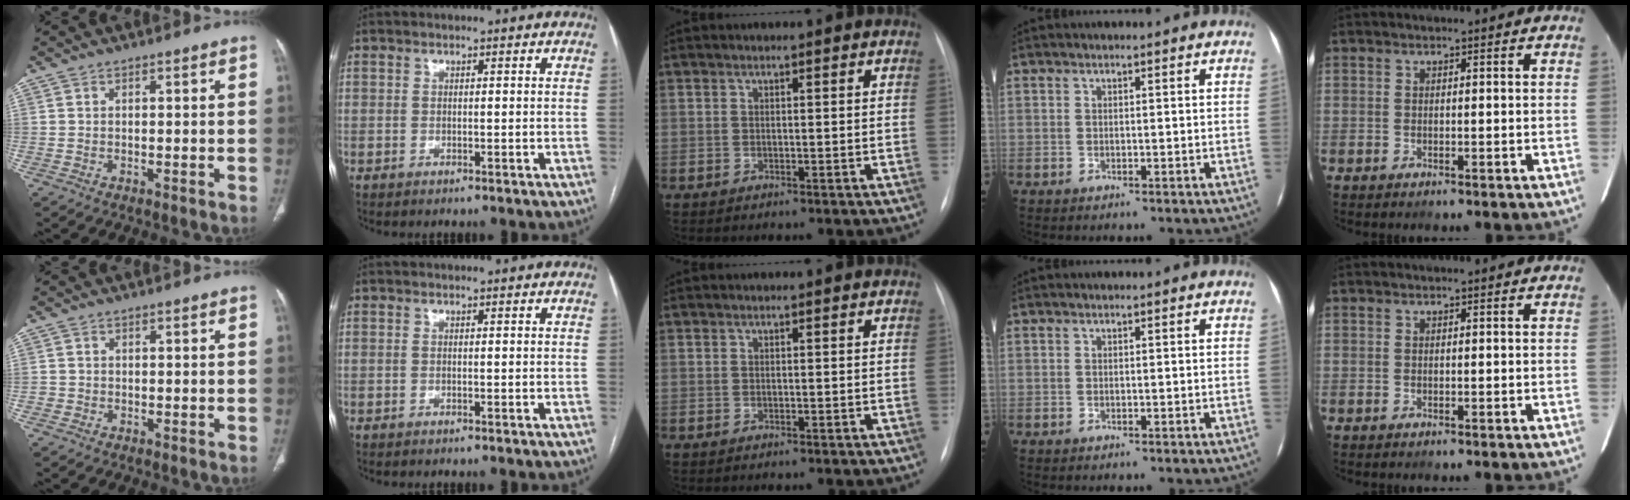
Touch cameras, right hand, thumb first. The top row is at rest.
{"thumb": {"total": 1.0, "force": [-0.3, 0.9, 0.1], "torque": [0.004, 0.006, -0.007]}}